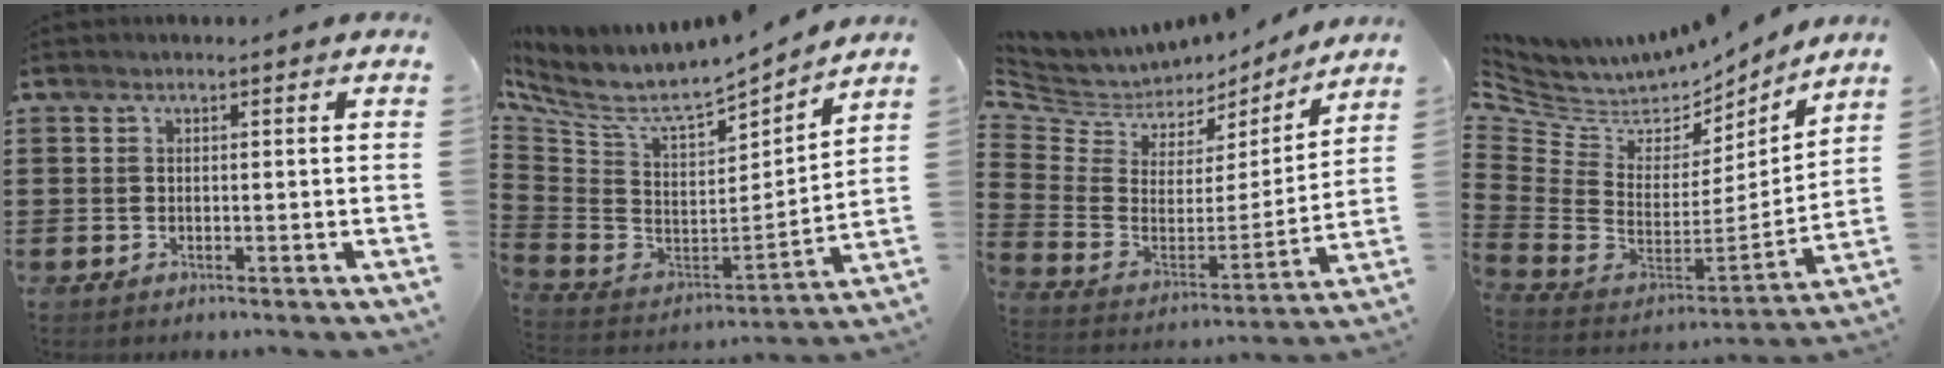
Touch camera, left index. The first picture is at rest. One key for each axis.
{"total": 7.0, "fx": 5.2, "fy": 2.3, "fz": 4.0, "tx": -0.104, "ty": -0.050, "tz": 0.085}
{"total": 5.7, "fx": 4.6, "fy": 3.2, "fz": 1.0, "tx": -0.057, "ty": -0.044, "tz": 0.079}
{"total": 5.6, "fx": 4.8, "fy": 2.8, "fz": 0.8, "tx": -0.064, "ty": -0.056, "tz": 0.080}